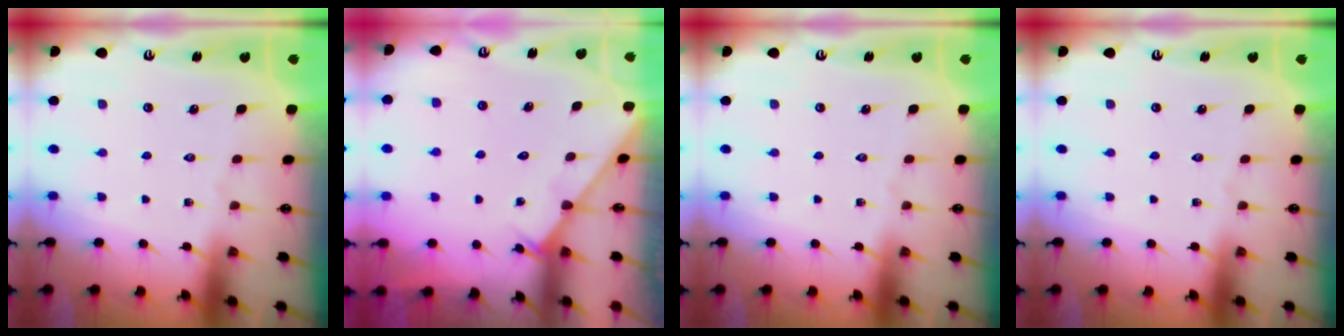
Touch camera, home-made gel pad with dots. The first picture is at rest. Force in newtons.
{"total": 2.0, "press": 2.0, "slide": 0.2}
{"total": 0.0}
{"total": 0.0}